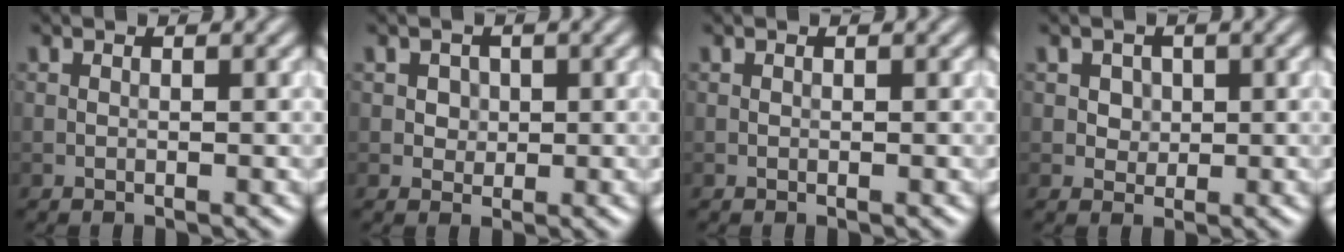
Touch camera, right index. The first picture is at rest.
{"total": 1.8, "force": [0.5, 1.5, 0.7], "torque": [-0.009, 0.003, 0.012]}
{"total": 0.0}
{"total": 2.1, "force": [0.8, 1.8, 0.9], "torque": [-0.017, 0.001, 0.018]}